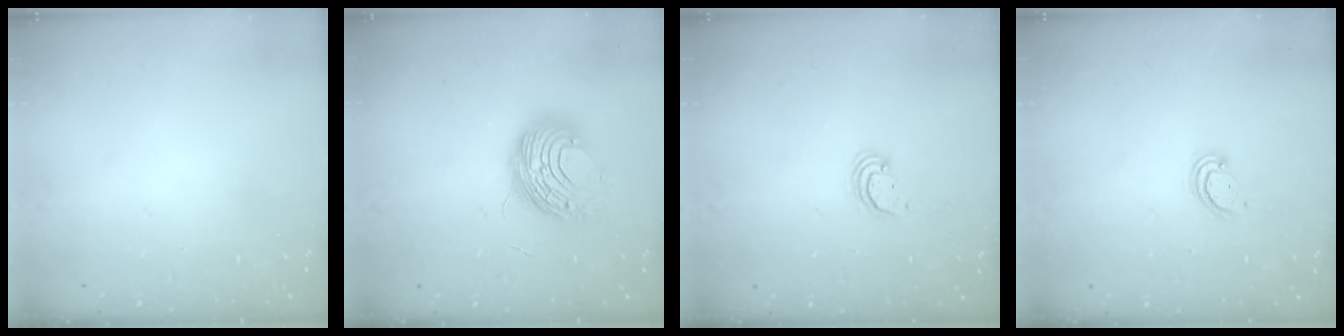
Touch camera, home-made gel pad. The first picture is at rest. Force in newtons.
{"total": 10.6, "press": 10.5, "slide": 1.5}
{"total": 2.7, "press": 2.7, "slide": 0.2}
{"total": 2.3, "press": 2.3, "slide": 0.3}